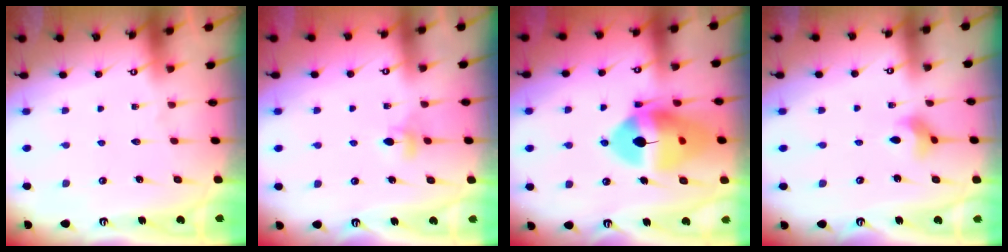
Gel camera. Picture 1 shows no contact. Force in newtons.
{"total": 4.0, "press": 3.9, "slide": 0.6}
{"total": 16.9, "press": 16.7, "slide": 2.0}
{"total": 3.9, "press": 3.9, "slide": 0.7}